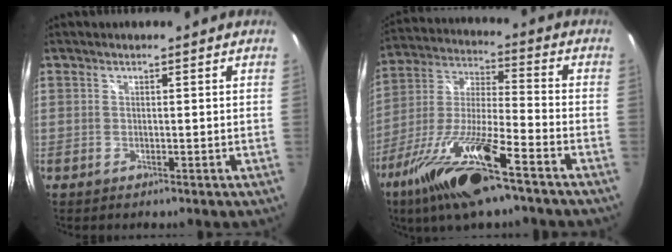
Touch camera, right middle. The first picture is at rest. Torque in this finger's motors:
{"motor_torque": [1.78, -0.36, 1.05, 0.21]}